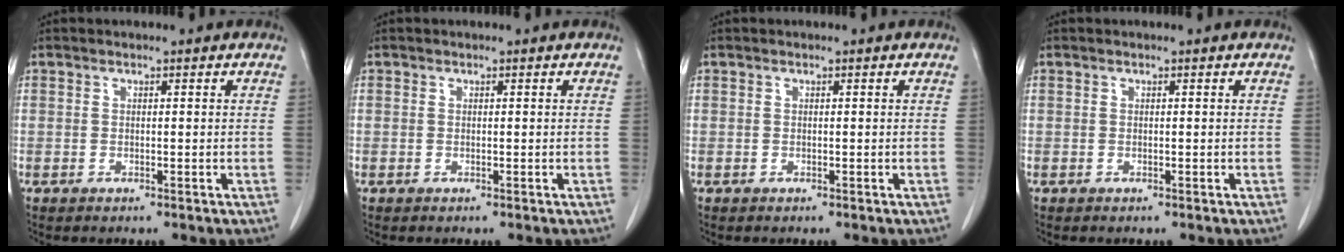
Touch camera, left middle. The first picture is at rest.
{"total": 0.0}
{"total": 0.0}
{"total": 0.0}